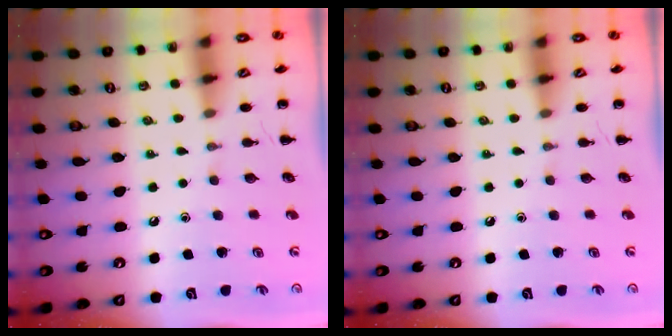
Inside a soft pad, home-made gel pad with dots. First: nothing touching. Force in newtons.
{"total": 0.0}